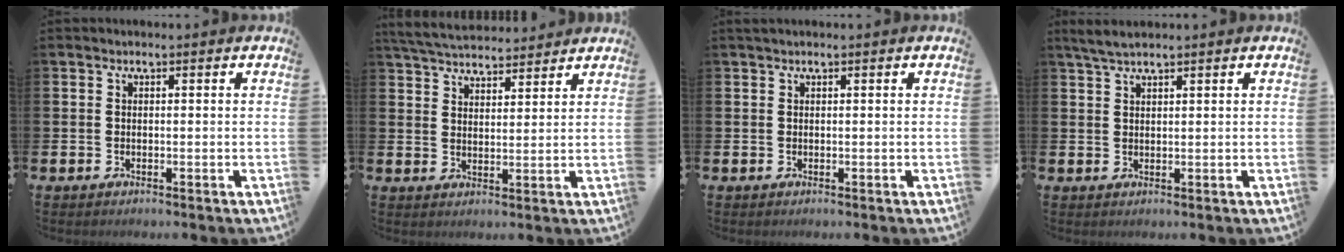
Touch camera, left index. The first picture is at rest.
{"total": 5.3, "force": [5.1, 1.0, 0.7], "torque": [-0.035, -0.023, 0.093]}
{"total": 0.6, "force": [0.4, 0.1, 0.4], "torque": [-0.003, 0.002, 0.006]}
{"total": 2.8, "force": [2.3, 0.5, 1.5], "torque": [-0.037, 0.003, 0.043]}